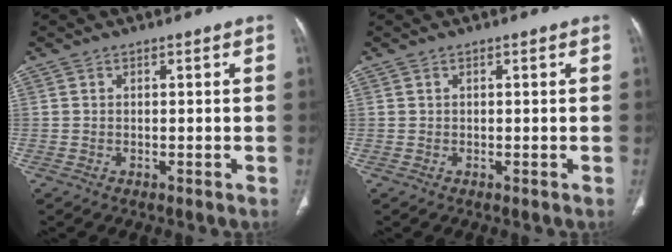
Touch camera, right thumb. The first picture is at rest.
{"total": 0.0}